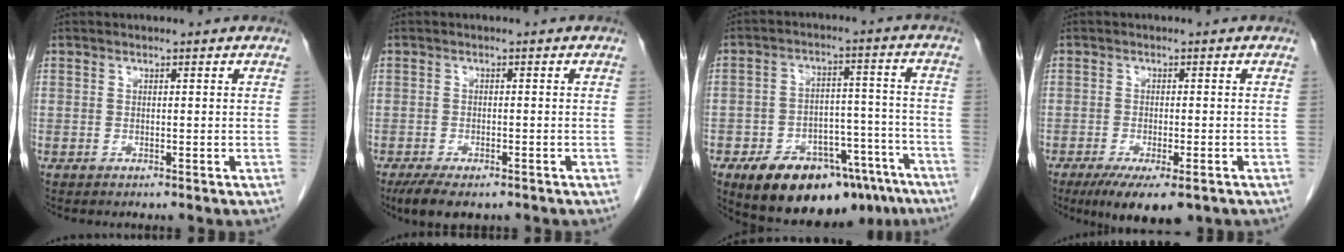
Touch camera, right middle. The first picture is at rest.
{"total": 6.1, "force": [-4.4, 2.2, 3.5], "torque": [-0.057, -0.012, -0.068]}
{"total": 18.3, "force": [-13.1, 8.5, 9.7], "torque": [-0.115, 0.034, -0.188]}
{"total": 8.6, "force": [-5.6, 2.2, 6.1], "torque": [-0.091, -0.020, -0.084]}